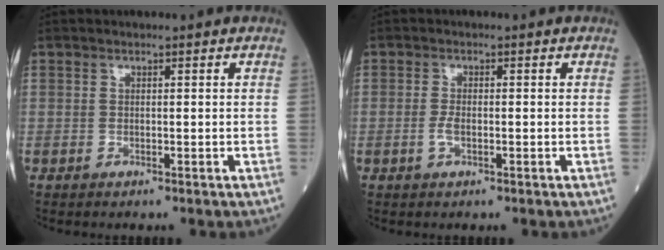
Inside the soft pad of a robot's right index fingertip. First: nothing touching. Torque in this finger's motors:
{"motor_torque": [0.48, -0.02, 0.19, 0.04]}